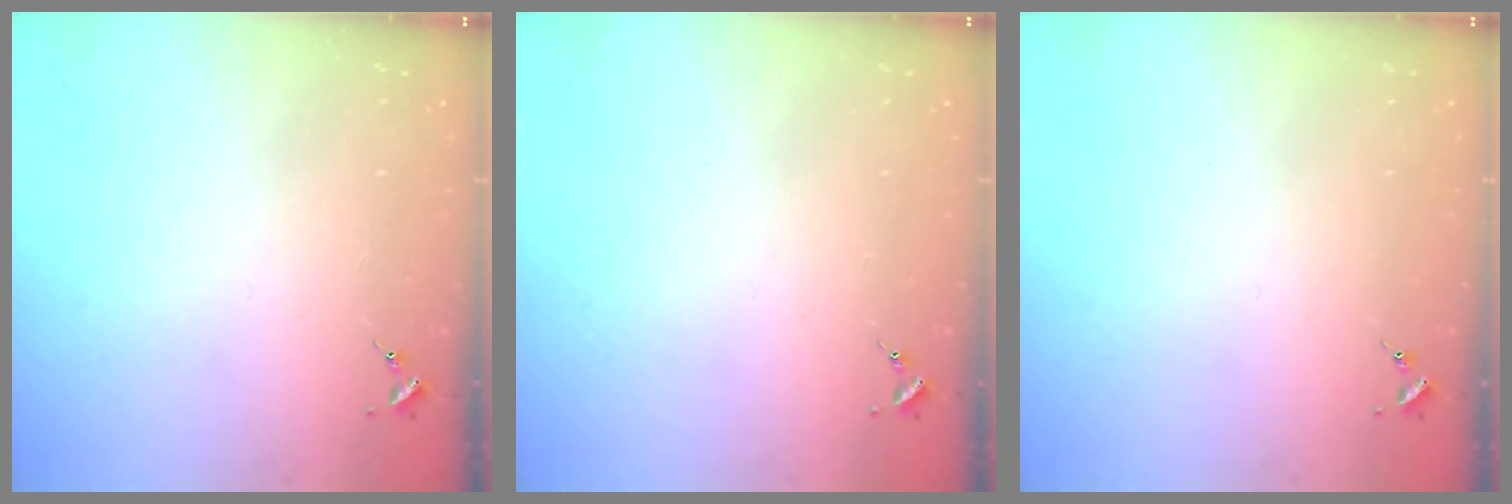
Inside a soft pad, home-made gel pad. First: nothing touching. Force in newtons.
{"total": 0.0}
{"total": 0.0}